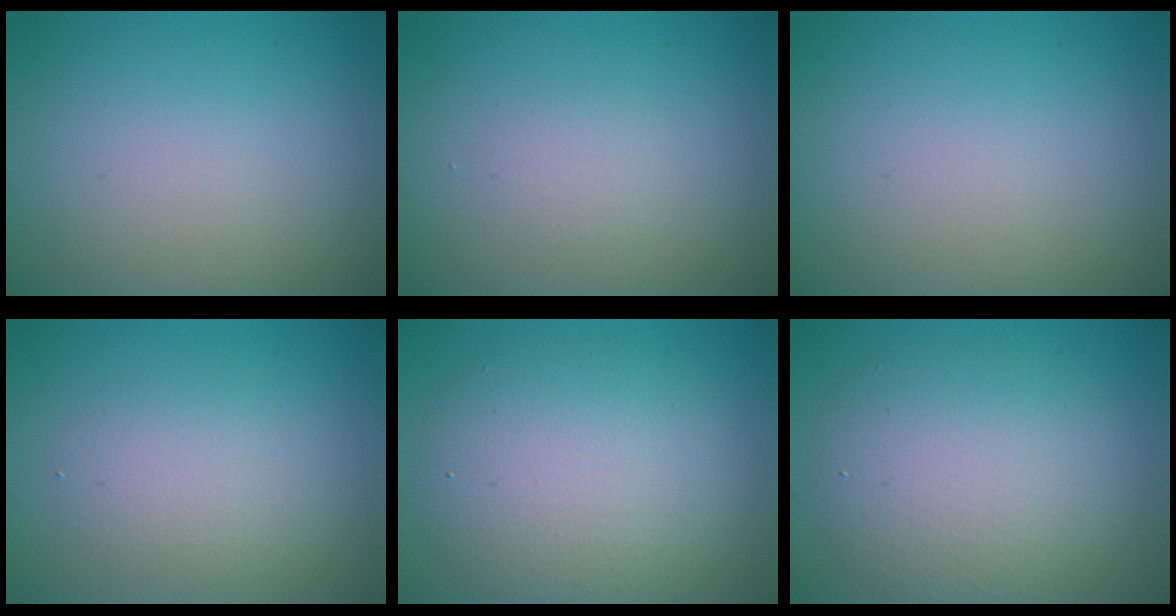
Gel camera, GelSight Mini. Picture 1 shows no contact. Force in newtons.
{"total": 1.1, "press": 1.1, "slide": 0.2}
{"total": 0.0}
{"total": 2.7, "press": 2.7, "slide": 0.2}
{"total": 6.7, "press": 6.7, "slide": 0.3}
{"total": 6.2, "press": 6.1, "slide": 0.5}